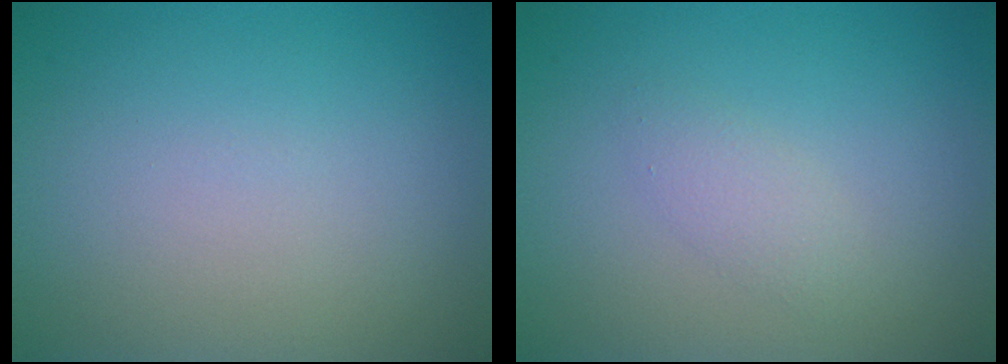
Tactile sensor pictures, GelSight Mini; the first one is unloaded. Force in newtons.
{"total": 1.4, "press": 1.4, "slide": 0.1}